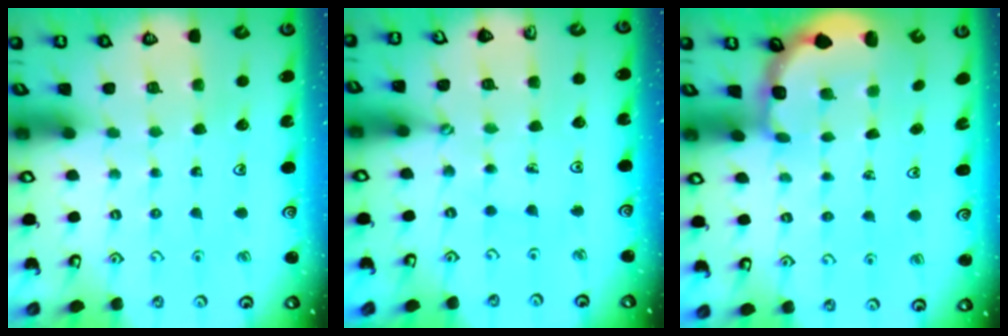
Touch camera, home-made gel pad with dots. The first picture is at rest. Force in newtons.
{"total": 1.7, "press": 1.7, "slide": 0.1}
{"total": 3.0, "press": 2.6, "slide": 1.5}